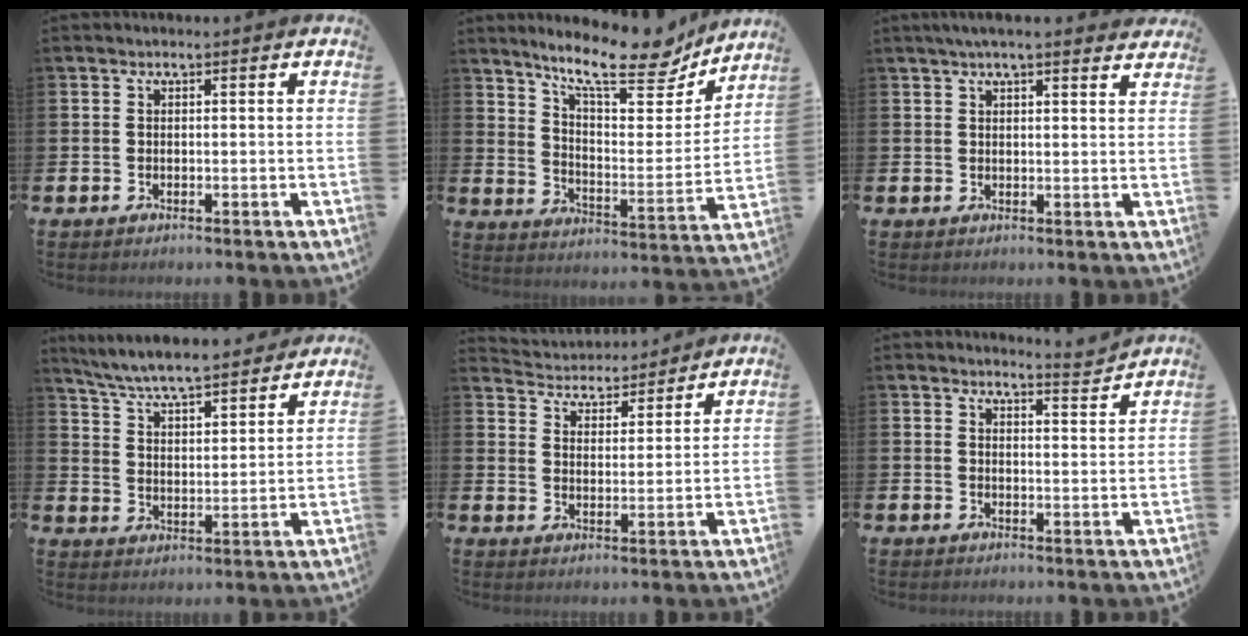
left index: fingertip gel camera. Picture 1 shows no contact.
{"total": 12.7, "force": [10.8, 3.0, 6.0], "torque": [-0.112, -0.070, 0.183]}
{"total": 3.4, "force": [3.0, 0.3, 1.5], "torque": [-0.034, -0.005, 0.055]}
{"total": 6.6, "force": [6.4, 0.4, 1.6], "torque": [-0.062, -0.045, 0.112]}
{"total": 4.3, "force": [4.2, 1.1, -0.3], "torque": [-0.021, -0.032, 0.073]}
{"total": 3.7, "force": [3.7, -0.3, 0.1], "torque": [0.003, -0.028, 0.064]}